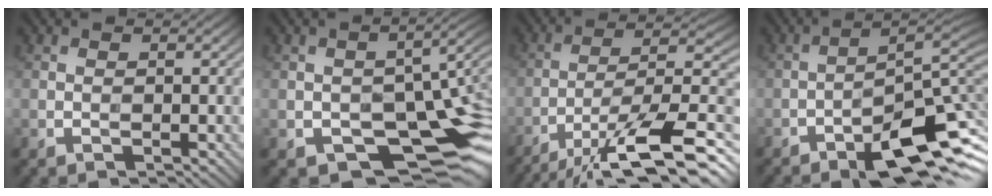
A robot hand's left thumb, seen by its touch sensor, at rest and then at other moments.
{"total": 13.2, "force": [-4.5, 7.5, 9.9], "torque": [-0.138, -0.020, -0.061]}
{"total": 15.7, "force": [-10.1, 3.6, 11.5], "torque": [-0.207, 0.001, -0.171]}
{"total": 11.7, "force": [-6.7, 2.8, 9.2], "torque": [-0.148, -0.003, -0.103]}